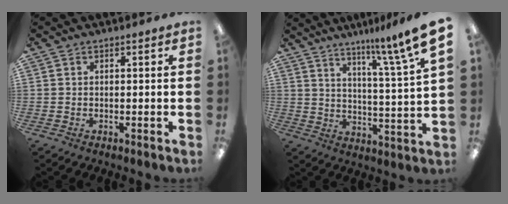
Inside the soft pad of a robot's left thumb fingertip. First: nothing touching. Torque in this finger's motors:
{"motor_torque": [0.40, 0.15, 0.88, -0.58, 0.24]}